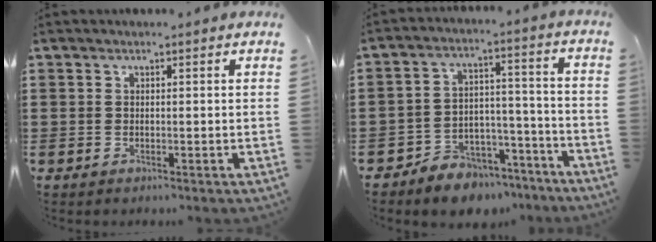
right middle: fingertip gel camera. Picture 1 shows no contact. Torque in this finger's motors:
{"motor_torque": [0.39, -0.32, 0.16, 0.10]}